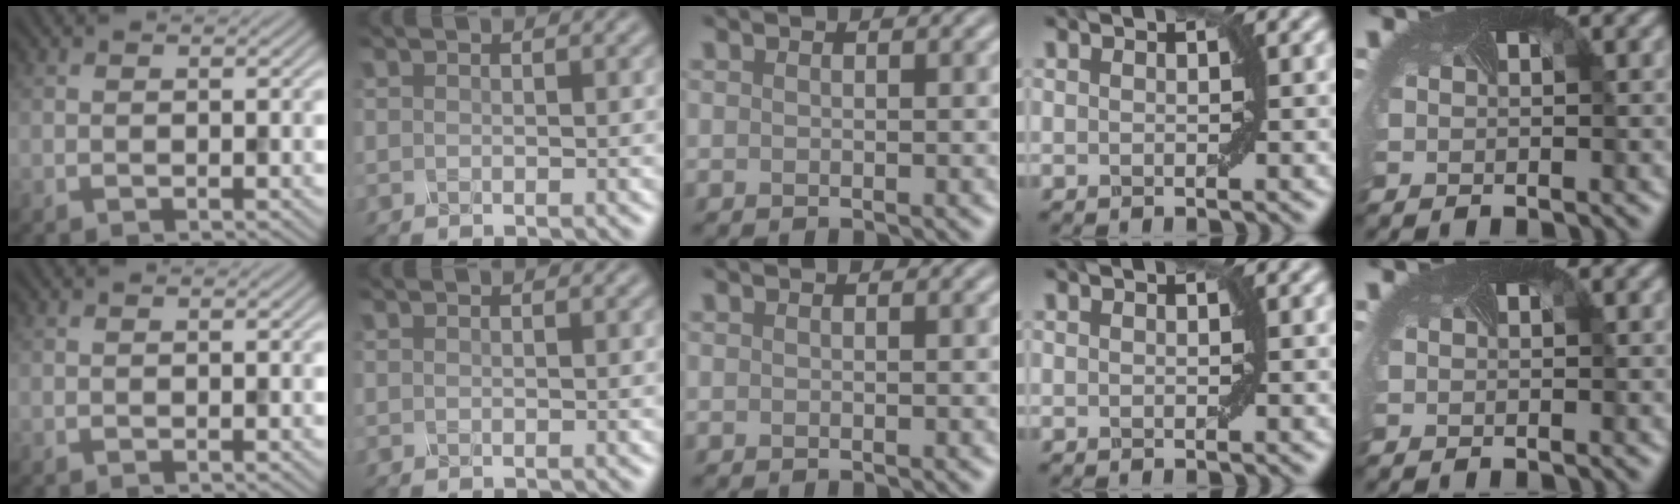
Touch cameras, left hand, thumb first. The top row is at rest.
{}